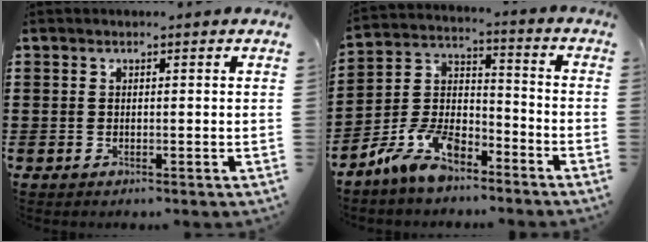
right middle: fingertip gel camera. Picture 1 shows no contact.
{"total": 10.0, "force": [-7.8, 4.2, 4.7], "torque": [-0.109, 0.022, -0.152]}